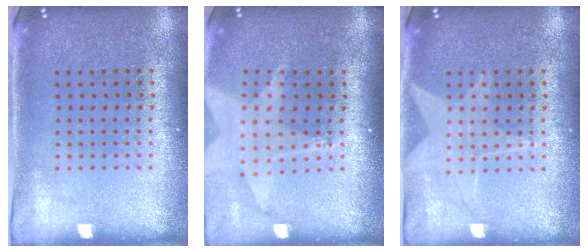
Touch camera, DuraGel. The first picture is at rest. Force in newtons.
{"total": 1.8, "press": 1.5, "slide": 1.0}
{"total": 1.9, "press": 1.9, "slide": 0.2}